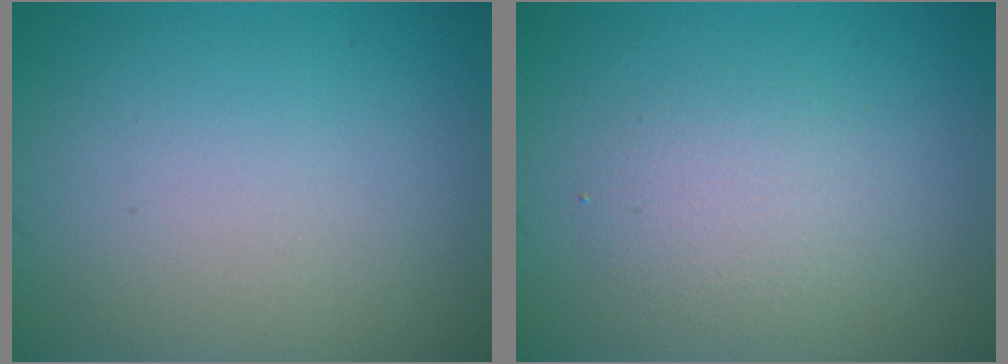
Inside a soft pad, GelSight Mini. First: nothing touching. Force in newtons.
{"total": 2.4, "press": 2.4, "slide": 0.0}